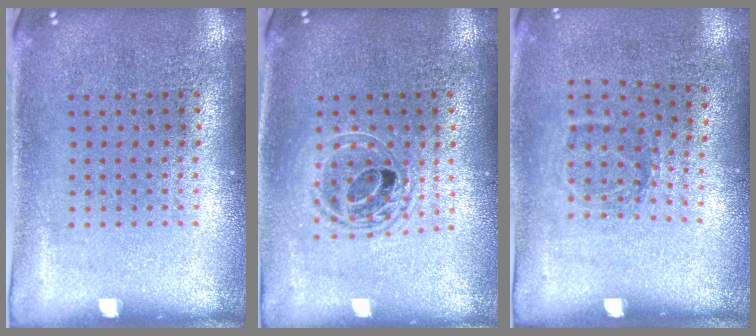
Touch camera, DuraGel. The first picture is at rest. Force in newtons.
{"total": 1.7, "press": 1.4, "slide": 1.0}
{"total": 1.2, "press": 0.8, "slide": 0.8}